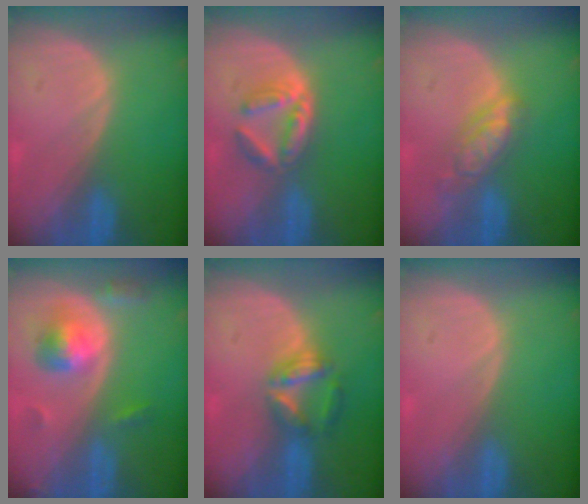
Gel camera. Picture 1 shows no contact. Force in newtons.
{"total": 5.2, "press": 5.0, "slide": 1.5}
{"total": 5.5, "press": 5.0, "slide": 2.4}
{"total": 5.6, "press": 5.3, "slide": 1.8}
{"total": 5.7, "press": 5.4, "slide": 2.0}
{"total": 0.0}